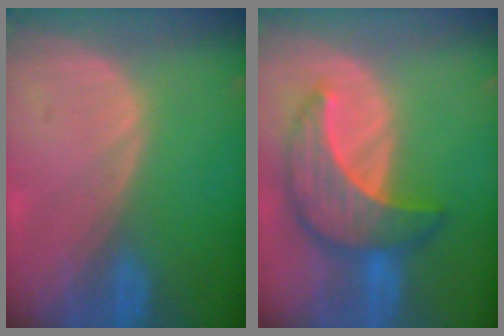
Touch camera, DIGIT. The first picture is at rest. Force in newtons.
{"total": 9.4, "press": 9.3, "slide": 0.9}